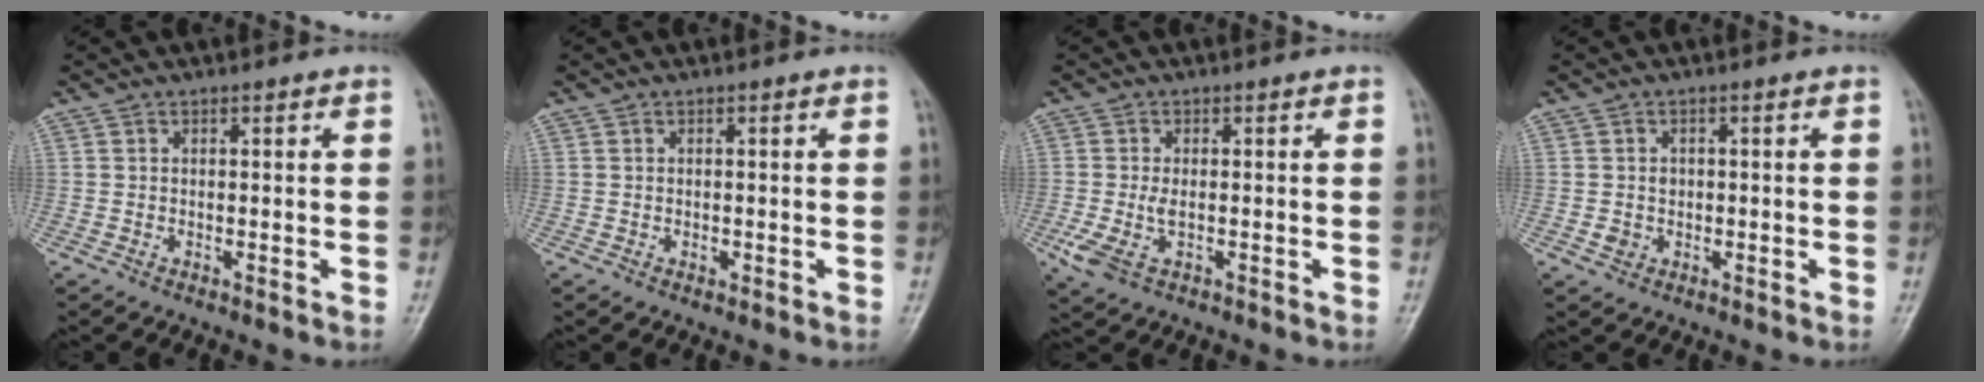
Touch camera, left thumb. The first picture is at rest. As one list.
[{"total": 0.7, "force": [-0.3, 0.5, 0.3], "torque": [0.000, 0.001, -0.005]}, {"total": 4.4, "force": [-1.1, 2.3, 3.6], "torque": [-0.095, -0.001, -0.018]}, {"total": 2.4, "force": [-0.4, 2.2, 0.9], "torque": [-0.004, 0.006, -0.003]}]